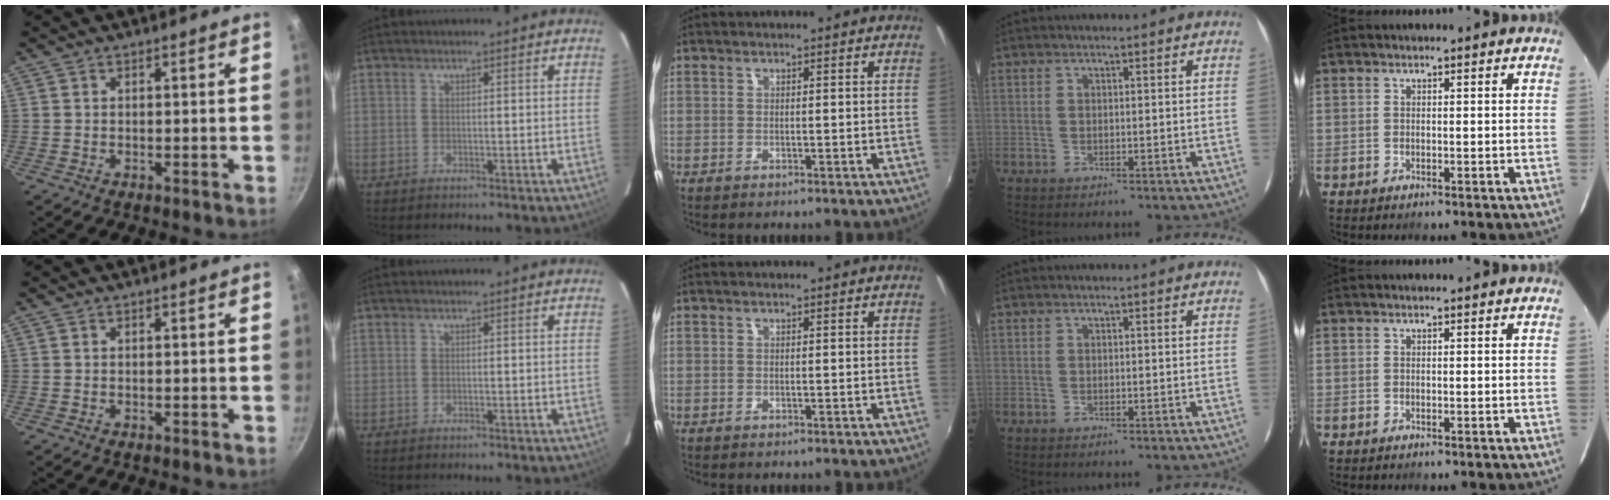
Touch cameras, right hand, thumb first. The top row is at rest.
{}